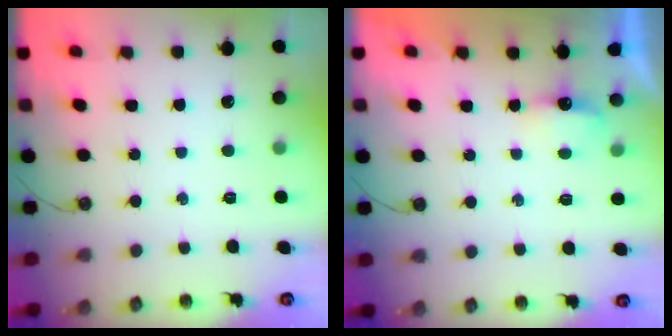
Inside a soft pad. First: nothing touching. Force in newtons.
{"total": 3.9, "press": 3.8, "slide": 0.7}